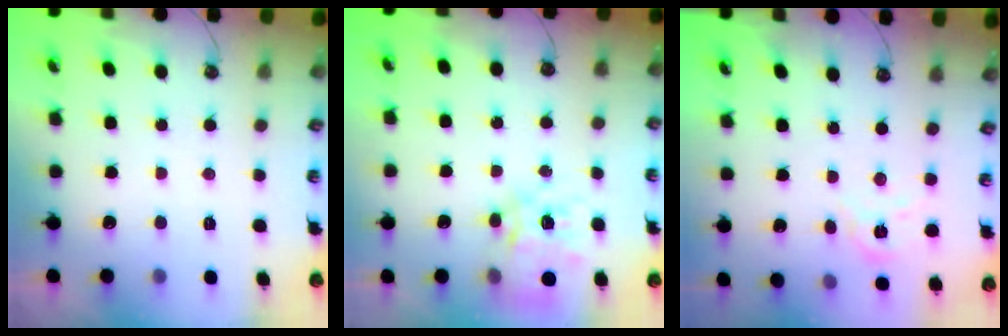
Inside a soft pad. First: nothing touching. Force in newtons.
{"total": 15.4, "press": 15.3, "slide": 1.3}
{"total": 4.9, "press": 4.9, "slide": 0.5}